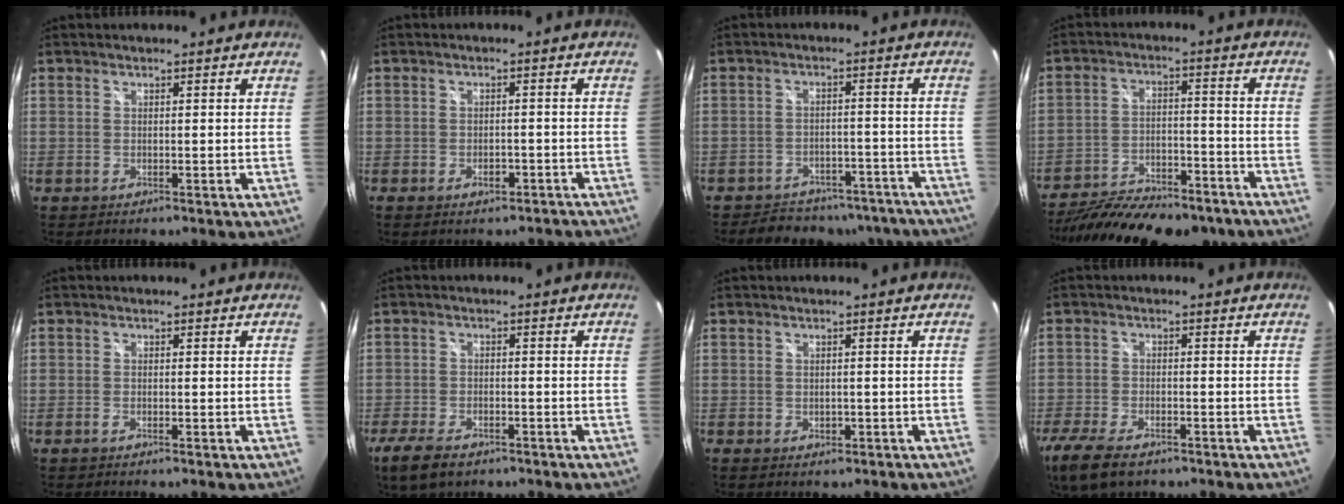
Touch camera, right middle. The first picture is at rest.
{"total": 4.0, "force": [-3.1, 1.8, 1.8], "torque": [-0.025, 0.006, -0.031]}
{"total": 16.0, "force": [-13.7, 6.9, 4.5], "torque": [-0.095, 0.029, -0.160]}
{"total": 22.0, "force": [-17.9, 7.0, 10.7], "torque": [-0.205, -0.028, -0.259]}
{"total": 0.8, "force": [-0.7, 0.1, 0.4], "torque": [-0.010, -0.001, -0.015]}
{"total": 7.9, "force": [-5.5, 3.7, 4.4], "torque": [-0.117, -0.017, -0.098]}
{"total": 1.7, "force": [-0.9, 1.2, 0.8], "torque": [-0.012, -0.002, -0.010]}
{"total": 10.8, "force": [-7.6, 4.5, 6.2], "torque": [-0.161, -0.031, -0.138]}